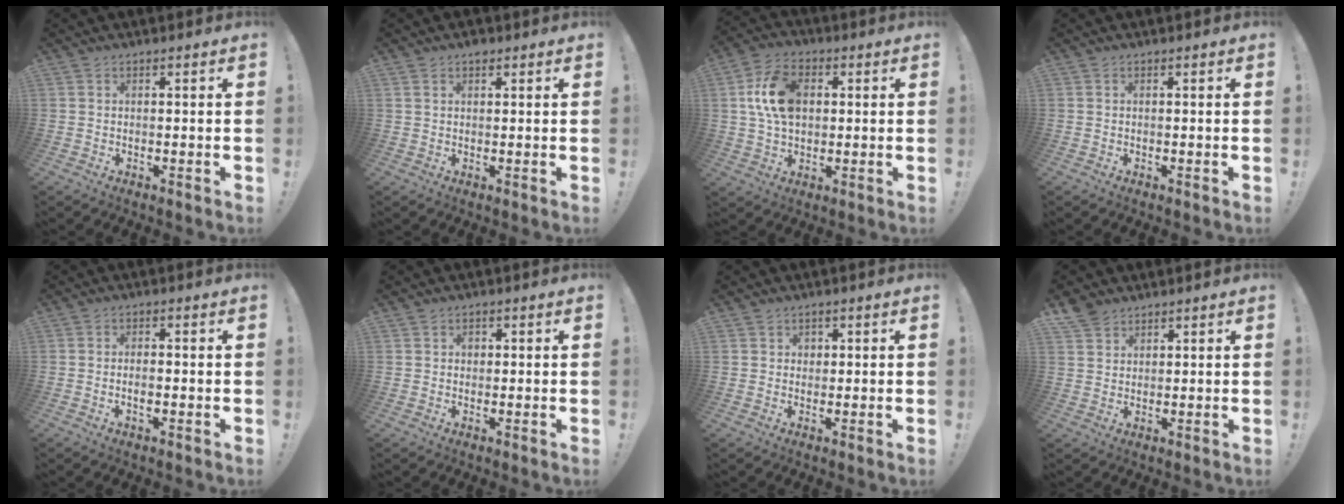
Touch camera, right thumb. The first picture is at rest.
{"total": 2.1, "force": [1.3, 1.3, 1.1], "torque": [-0.007, -0.005, 0.021]}
{"total": 14.0, "force": [2.6, 9.6, 9.8], "torque": [-0.178, 0.013, 0.052]}
{"total": 0.0}
{"total": 2.3, "force": [-0.8, 0.8, 1.9], "torque": [-0.025, -0.001, -0.016]}
{"total": 1.1, "force": [0.0, 1.1, 0.3], "torque": [0.002, 0.001, -0.002]}
{"total": 1.5, "force": [0.6, 1.3, 0.2], "torque": [0.008, -0.007, 0.008]}
{"total": 4.5, "force": [3.5, 2.5, 1.0], "torque": [-0.017, -0.020, 0.067]}